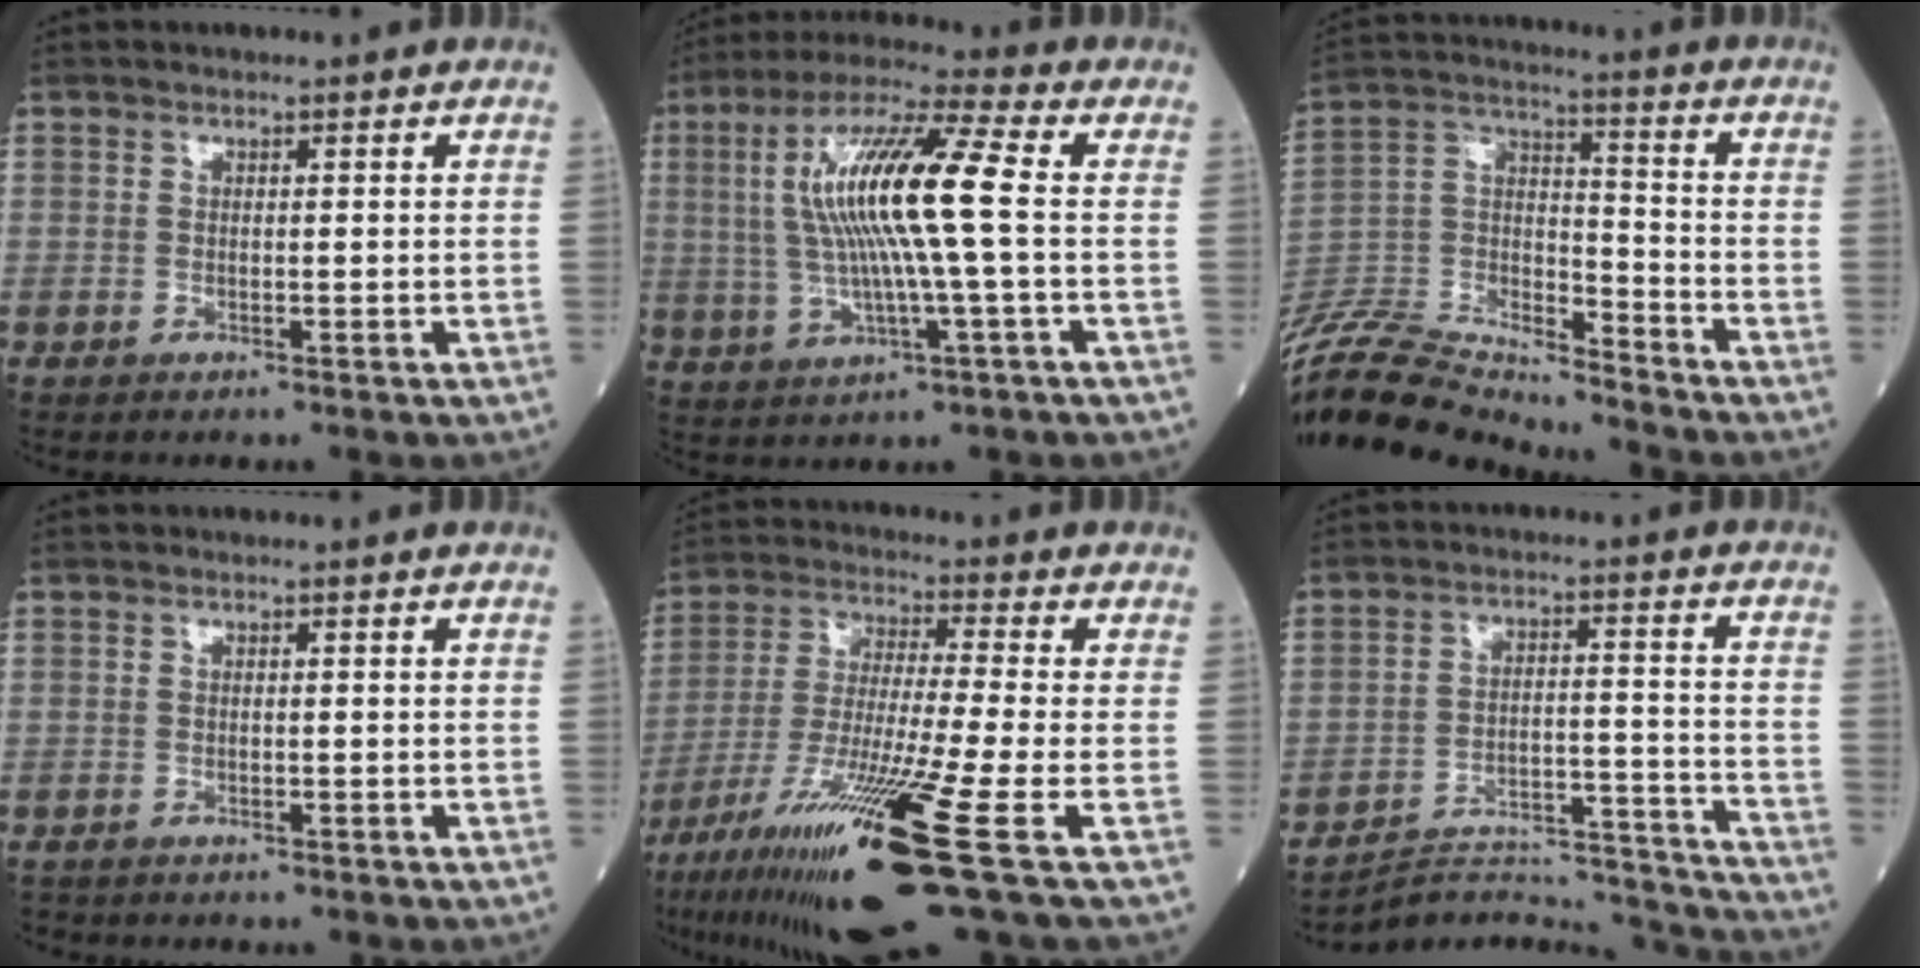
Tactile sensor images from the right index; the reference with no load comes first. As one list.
[{"total": 14.6, "force": [1.1, 0.6, 14.5], "torque": [-0.289, 0.018, 0.016]}, {"total": 21.0, "force": [-20.2, 2.1, 5.0], "torque": [-0.122, 0.015, -0.353]}, {"total": 1.7, "force": [-1.6, 0.6, 0.1], "torque": [-0.006, -0.004, -0.024]}, {"total": 19.8, "force": [-9.5, -0.3, 17.4], "torque": [-0.308, -0.052, -0.169]}, {"total": 17.0, "force": [-17.0, -0.3, 1.2], "torque": [-0.005, 0.026, -0.244]}]